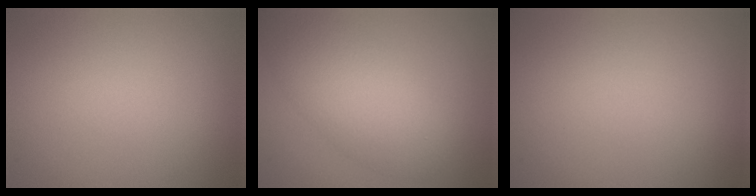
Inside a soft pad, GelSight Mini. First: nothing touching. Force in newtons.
{"total": 6.6, "press": 6.6, "slide": 0.5}
{"total": 0.0}